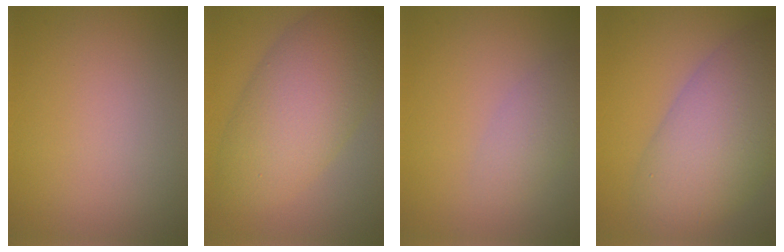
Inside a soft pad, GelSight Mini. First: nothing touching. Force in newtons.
{"total": 8.3, "press": 8.3, "slide": 0.1}
{"total": 2.3, "press": 2.3, "slide": 0.1}
{"total": 9.6, "press": 9.6, "slide": 0.6}